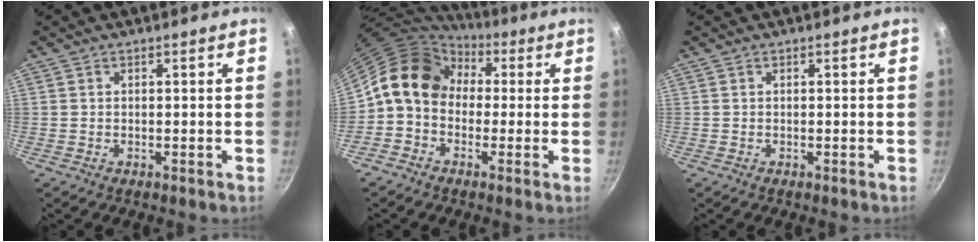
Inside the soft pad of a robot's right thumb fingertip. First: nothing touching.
{"total": 11.7, "force": [1.8, 9.3, 6.8], "torque": [-0.084, 0.030, 0.004]}
{"total": 0.0}